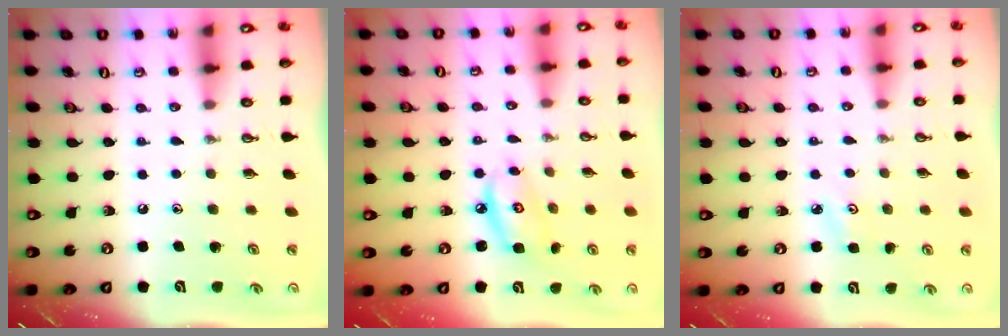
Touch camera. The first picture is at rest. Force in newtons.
{"total": 6.8, "press": 6.8, "slide": 0.5}
{"total": 2.6, "press": 2.6, "slide": 0.3}